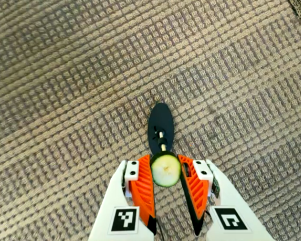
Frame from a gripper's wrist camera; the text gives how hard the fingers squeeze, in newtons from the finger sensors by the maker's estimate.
{"total": 9.9, "left": 9.7, "right": 10.0}